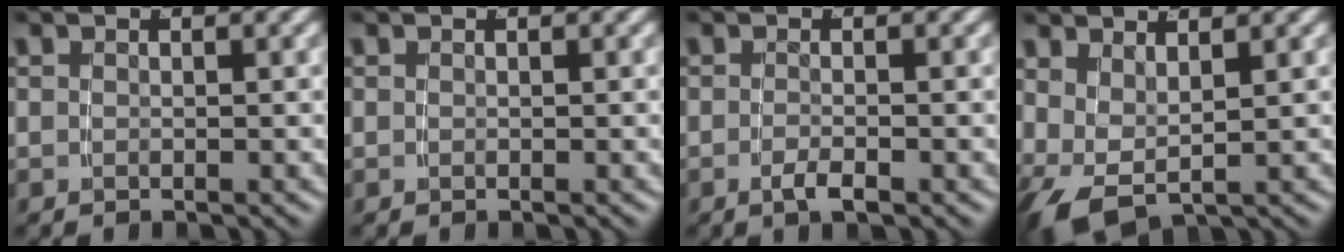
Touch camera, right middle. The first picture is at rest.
{"total": 0.0}
{"total": 1.6, "force": [-1.2, -0.2, 1.0], "torque": [-0.022, -0.003, -0.020]}
{"total": 5.9, "force": [-1.1, 4.7, 3.4], "torque": [-0.105, -0.033, -0.006]}